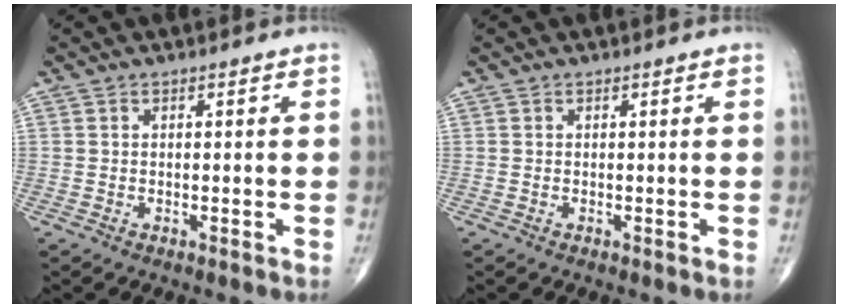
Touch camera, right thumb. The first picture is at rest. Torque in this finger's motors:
{"motor_torque": [0.70, 0.48, -0.27, -0.41, -0.04]}